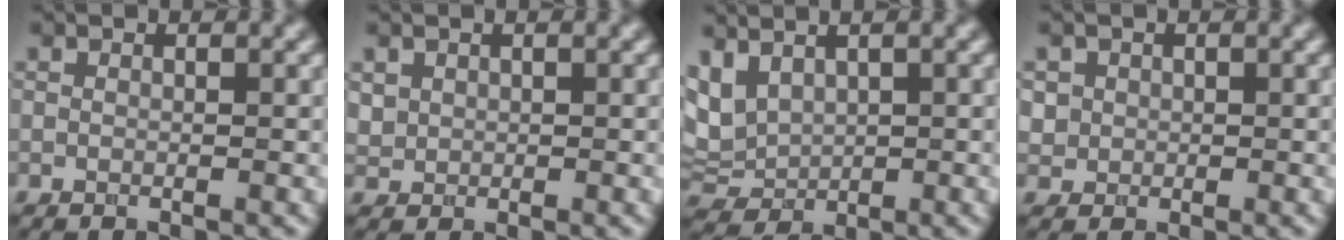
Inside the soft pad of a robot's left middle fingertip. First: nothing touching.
{"total": 1.0, "force": [0.4, 0.9, 0.1], "torque": [-0.005, -0.003, 0.016]}
{"total": 4.8, "force": [2.2, 2.9, 3.1], "torque": [-0.075, 0.008, 0.052]}
{"total": 1.4, "force": [0.2, 1.3, 0.2], "torque": [-0.001, -0.005, 0.021]}